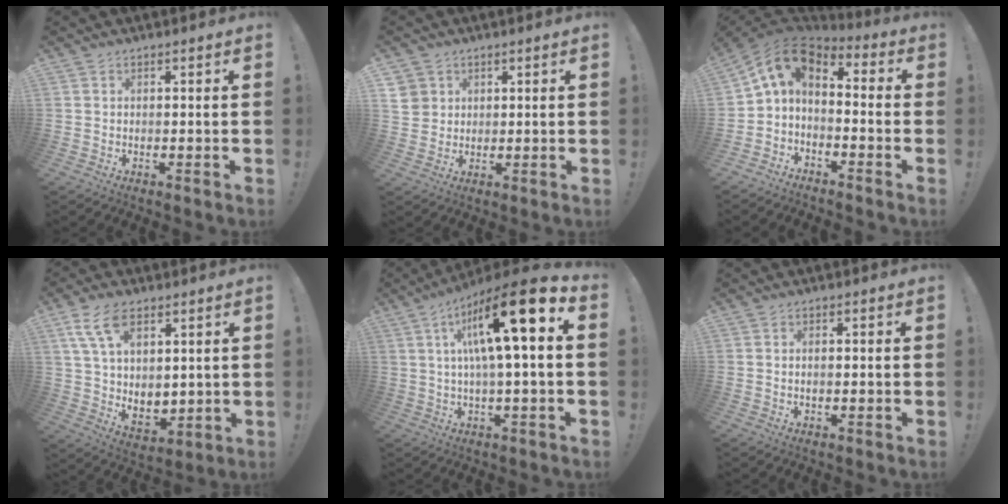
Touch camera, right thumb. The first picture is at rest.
{"total": 4.3, "force": [2.0, 3.8, 0.5], "torque": [-0.010, -0.007, 0.040]}
{"total": 7.0, "force": [1.3, 4.5, 5.2], "torque": [-0.094, -0.008, 0.022]}
{"total": 13.0, "force": [7.1, 7.6, 7.7], "torque": [-0.142, -0.037, 0.135]}
{"total": 18.9, "force": [5.5, 2.9, 17.8], "torque": [-0.288, -0.029, 0.075]}
{"total": 1.3, "force": [-0.1, 0.5, 1.2], "torque": [-0.014, -0.001, -0.002]}